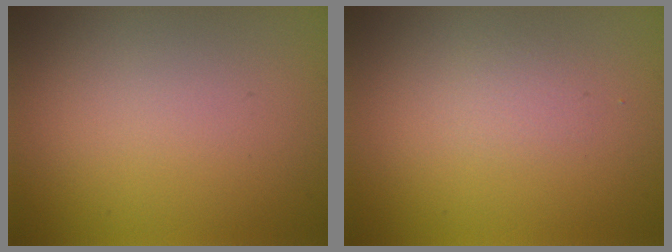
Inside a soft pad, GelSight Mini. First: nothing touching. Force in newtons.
{"total": 0.9, "press": 0.9, "slide": 0.0}